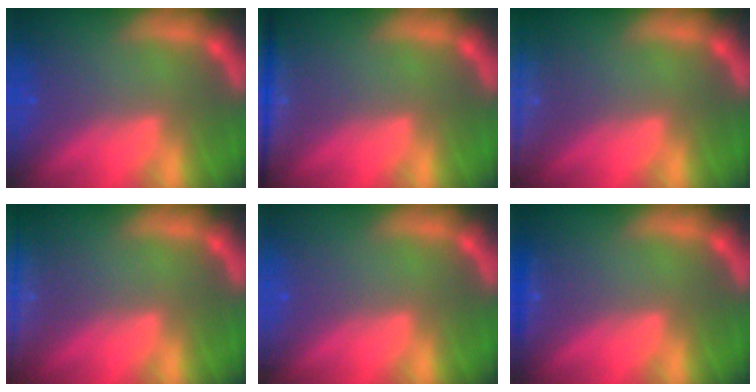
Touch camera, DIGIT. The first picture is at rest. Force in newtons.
{"total": 3.9}
{"total": 9.5}
{"total": 8.5}
{"total": 0.0}
{"total": 0.9}